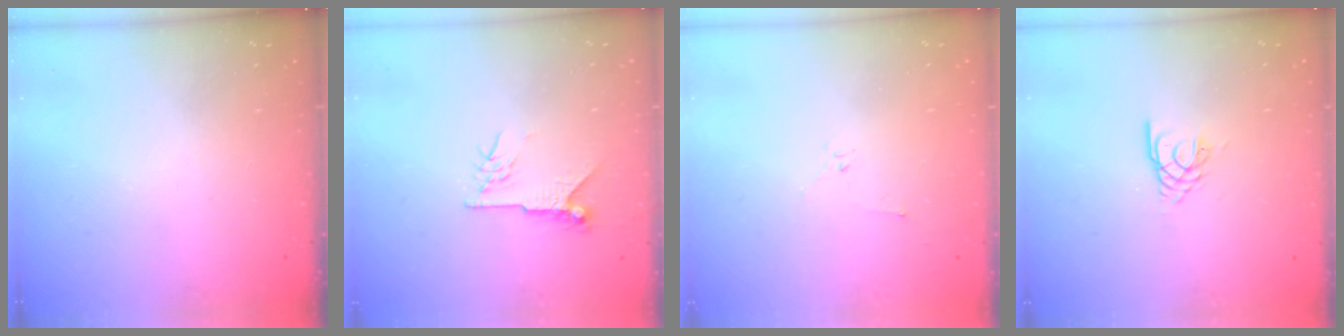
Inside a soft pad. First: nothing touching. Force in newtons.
{"total": 7.2, "press": 7.2, "slide": 0.2}
{"total": 2.2, "press": 2.1, "slide": 0.7}
{"total": 2.9, "press": 2.8, "slide": 0.4}